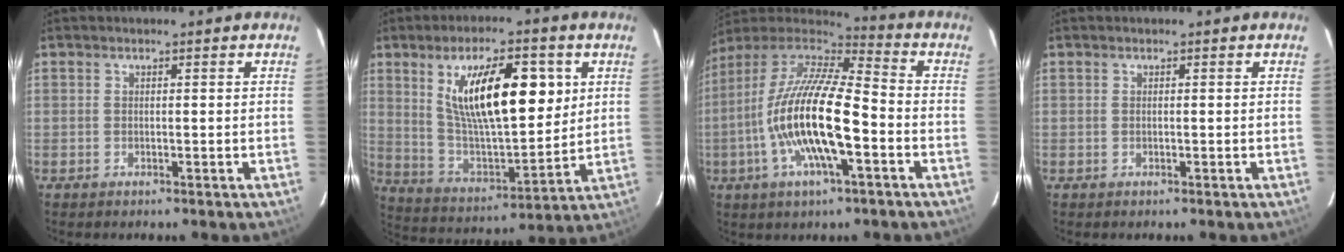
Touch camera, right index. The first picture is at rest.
{"total": 19.4, "force": [6.7, 7.1, 16.8], "torque": [-0.280, 0.000, 0.125]}
{"total": 19.4, "force": [-5.3, 5.1, 18.0], "torque": [-0.336, -0.016, -0.106]}
{"total": 0.0}